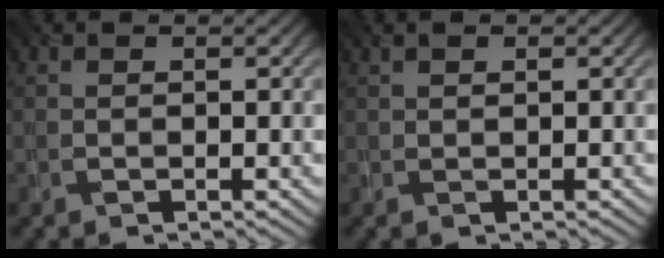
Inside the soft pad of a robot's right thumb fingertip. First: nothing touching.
{"total": 1.2, "force": [0.8, 0.5, 0.8], "torque": [-0.015, 0.005, 0.016]}